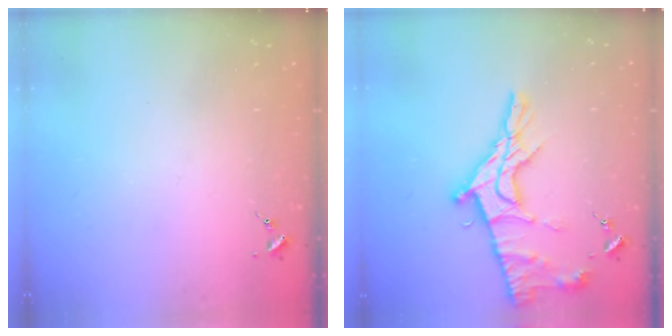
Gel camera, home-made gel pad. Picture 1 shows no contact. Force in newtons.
{"total": 17.0, "press": 16.9, "slide": 1.6}